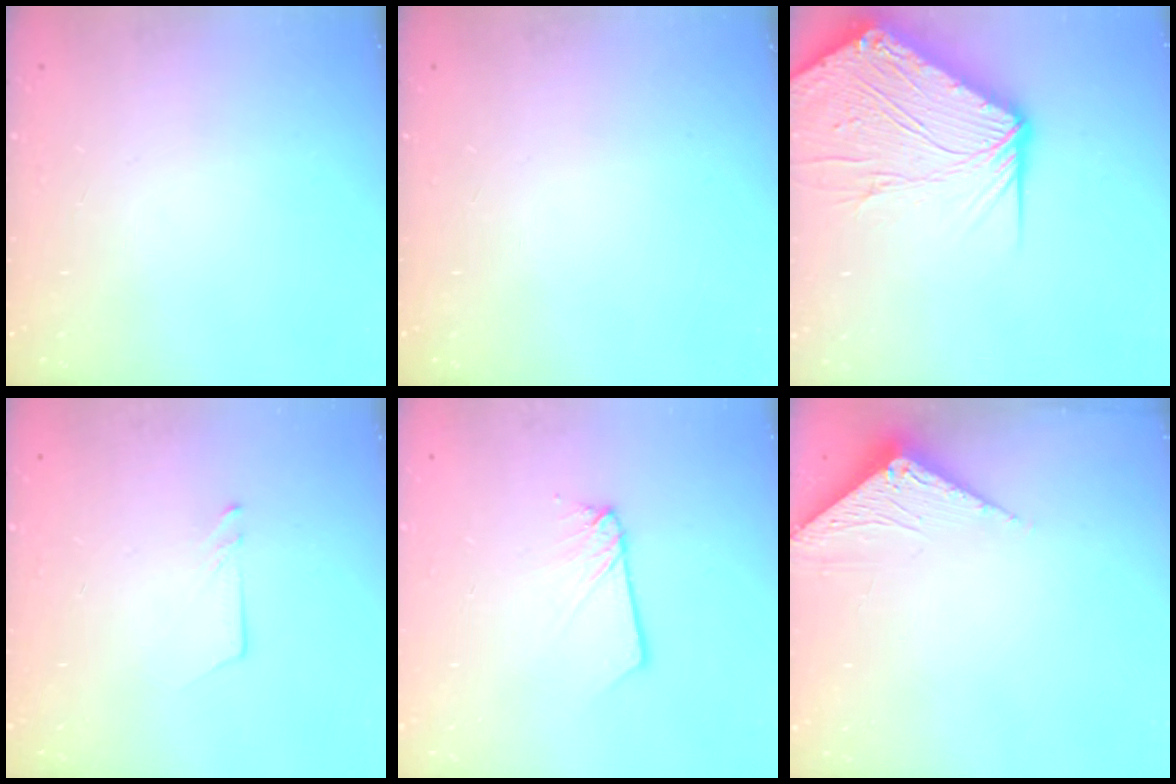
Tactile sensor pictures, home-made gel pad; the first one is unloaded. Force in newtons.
{"total": 0.0}
{"total": 17.4, "press": 17.2, "slide": 2.1}
{"total": 1.2, "press": 1.2, "slide": 0.1}
{"total": 2.5, "press": 2.5, "slide": 0.1}
{"total": 3.3, "press": 3.2, "slide": 0.3}